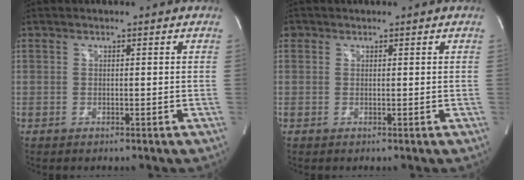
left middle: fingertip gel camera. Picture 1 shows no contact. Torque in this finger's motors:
{"motor_torque": [0.06, -0.05, -0.05, 0.00]}